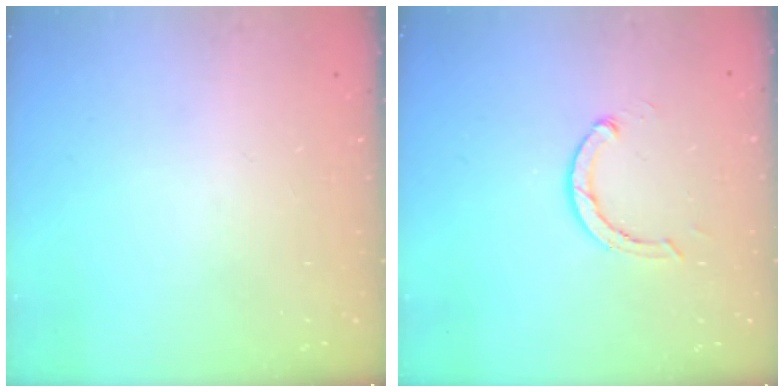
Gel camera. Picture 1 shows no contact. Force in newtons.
{"total": 2.9, "press": 2.9, "slide": 0.4}